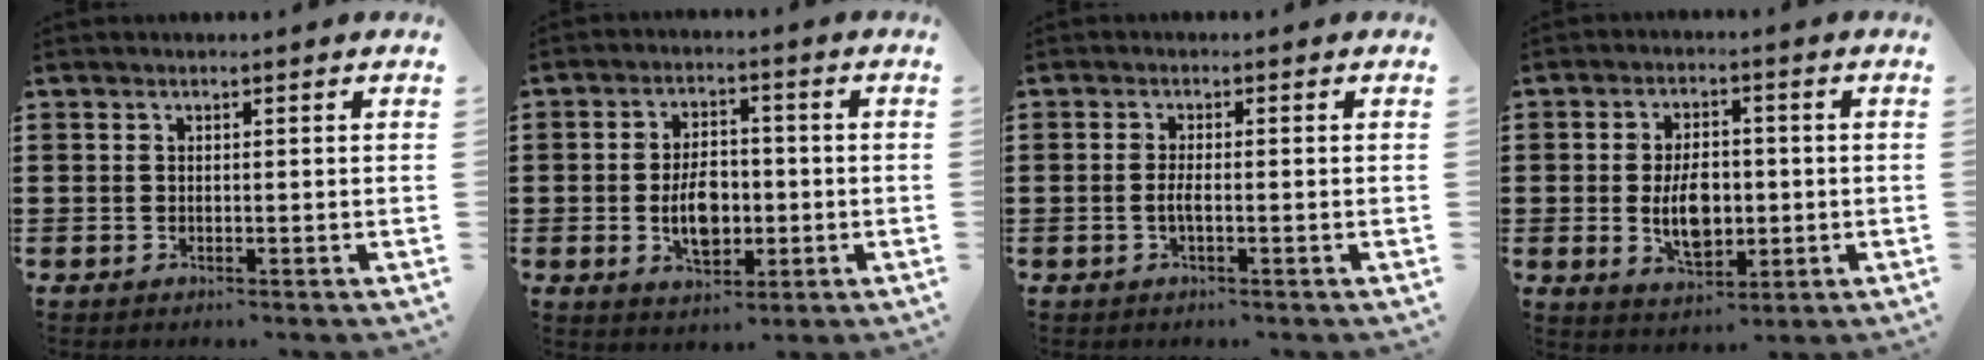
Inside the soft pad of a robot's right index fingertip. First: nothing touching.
{"total": 6.6, "force": [-1.1, 4.0, 5.1], "torque": [-0.077, -0.003, -0.025]}
{"total": 2.0, "force": [-0.6, 0.3, 1.8], "torque": [-0.042, -0.003, -0.013]}
{"total": 7.0, "force": [-0.6, 4.1, 5.6], "torque": [-0.086, -0.003, -0.016]}